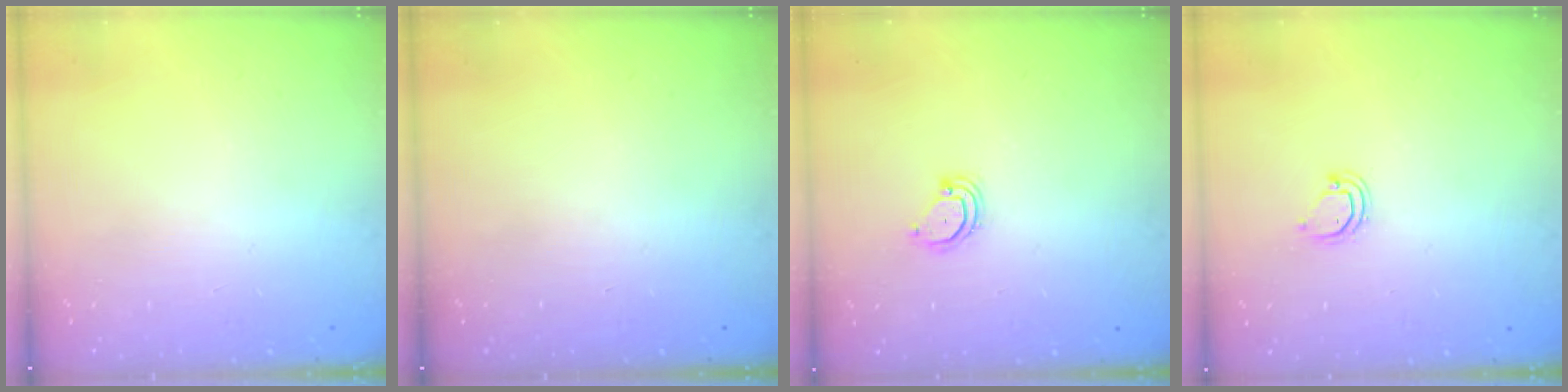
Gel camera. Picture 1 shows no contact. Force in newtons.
{"total": 0.0}
{"total": 4.0, "press": 4.0, "slide": 0.3}
{"total": 3.6, "press": 3.5, "slide": 0.4}